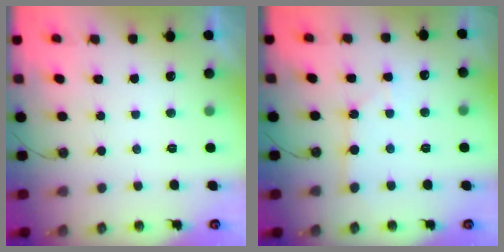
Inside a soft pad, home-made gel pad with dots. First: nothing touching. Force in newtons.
{"total": 3.0, "press": 2.9, "slide": 0.4}